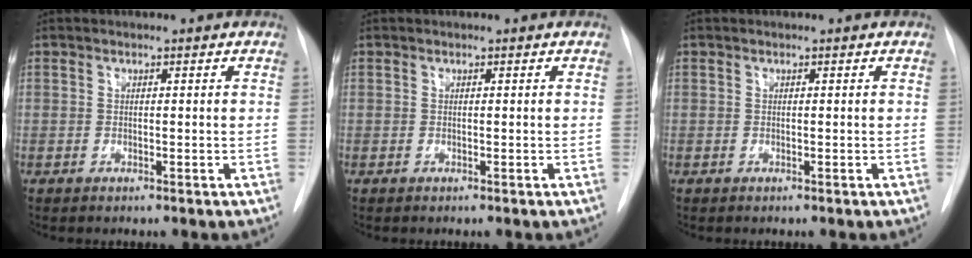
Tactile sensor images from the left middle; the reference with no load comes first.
{"total": 0.0}
{"total": 0.0}